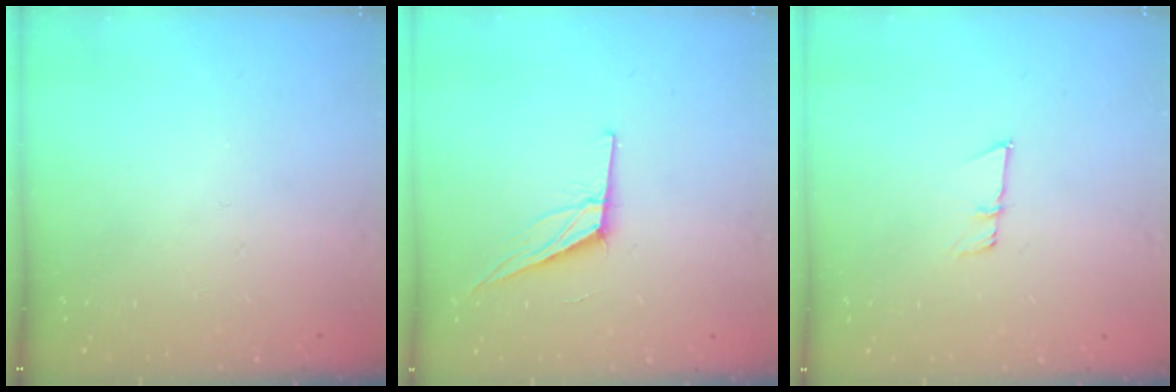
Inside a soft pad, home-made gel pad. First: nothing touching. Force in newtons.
{"total": 10.8, "press": 10.4, "slide": 2.7}
{"total": 5.4, "press": 5.2, "slide": 1.3}